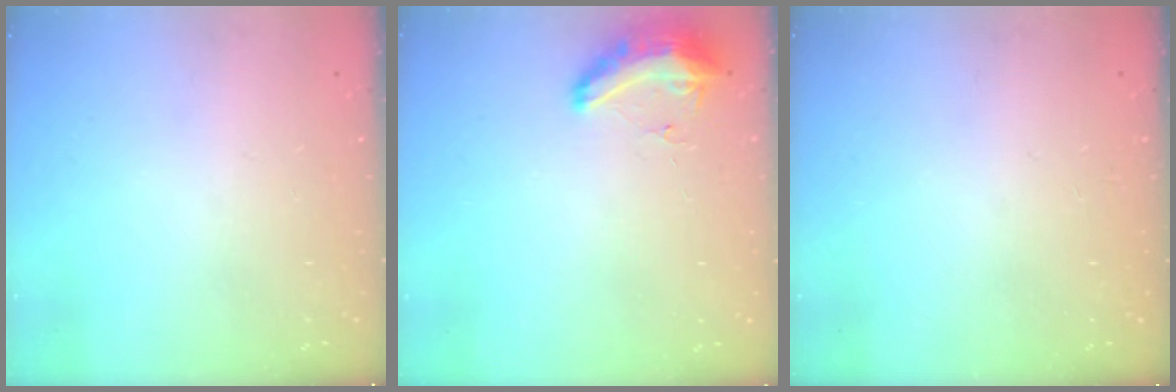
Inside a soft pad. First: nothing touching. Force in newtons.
{"total": 8.6, "press": 8.5, "slide": 1.2}
{"total": 0.0}